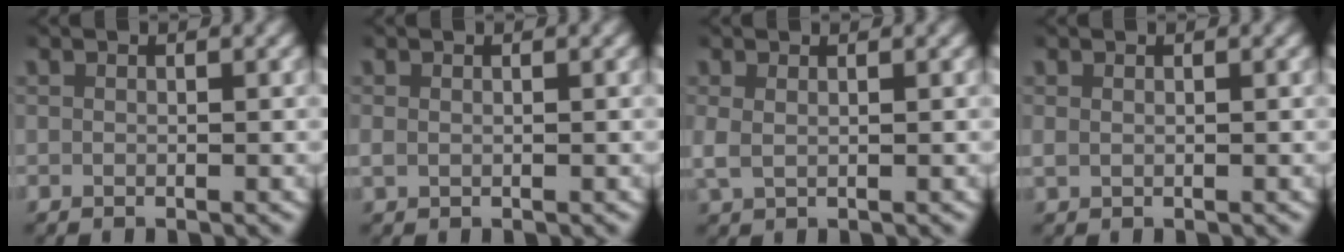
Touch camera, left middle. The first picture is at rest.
{"total": 1.0, "force": [0.1, 0.7, 0.6], "torque": [-0.019, -0.001, 0.004]}
{"total": 1.9, "force": [0.4, 1.3, 1.3], "torque": [-0.044, -0.005, 0.013]}
{"total": 0.7, "force": [0.3, 0.5, 0.4], "torque": [-0.013, -0.001, 0.008]}